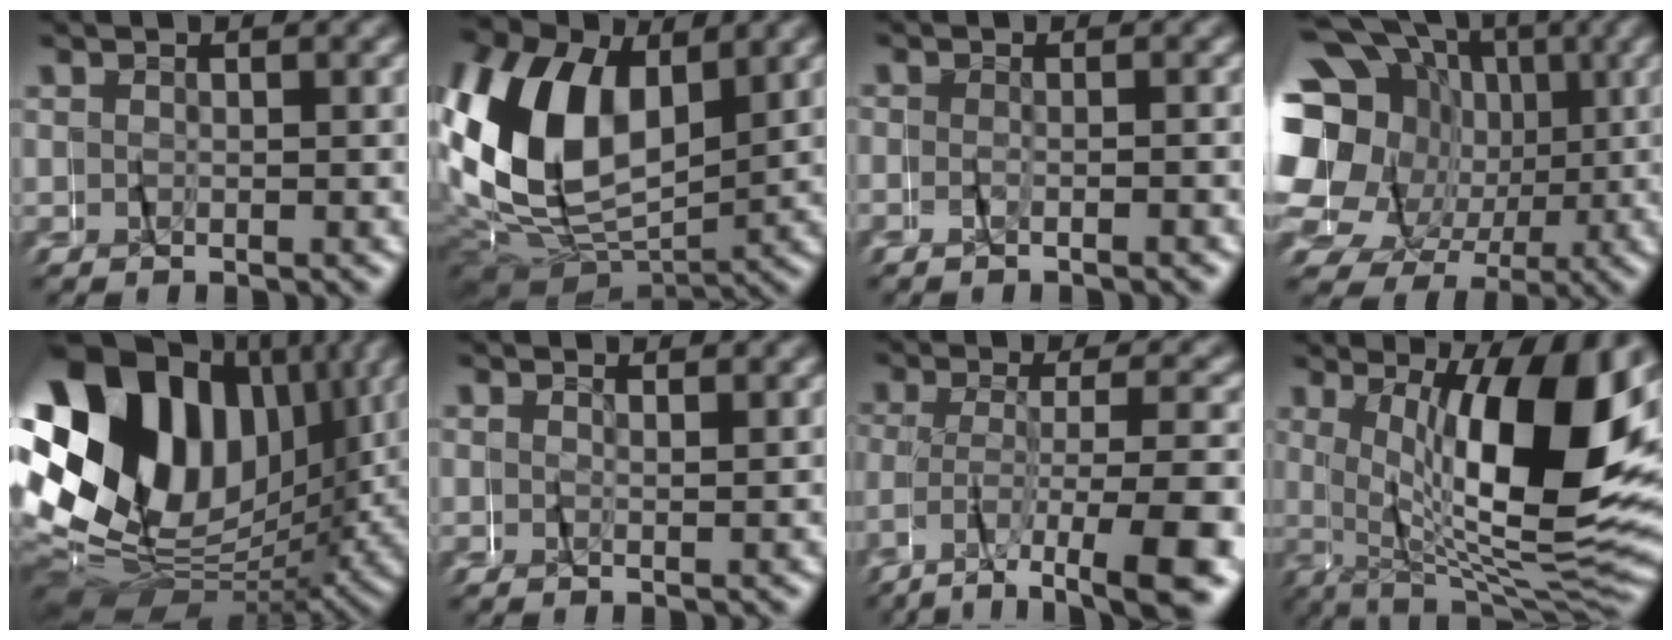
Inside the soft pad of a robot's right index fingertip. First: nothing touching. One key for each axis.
{"total": 14.2, "fx": 1.3, "fy": 10.1, "fz": 9.9, "tx": -0.209, "ty": -0.018, "tz": 0.028}
{"total": 1.3, "fx": -1.1, "fy": -0.3, "fz": 0.6, "tx": -0.012, "ty": 0.002, "tz": -0.022}
{"total": 16.3, "fx": 1.2, "fy": 13.8, "fz": 8.5, "tx": -0.181, "ty": -0.021, "tz": 0.013}
{"total": 26.2, "fx": 2.0, "fy": 19.1, "fz": 17.9, "tx": -0.295, "ty": -0.006, "tz": 0.027}
{"total": 0.9, "fx": 0.5, "fy": -0.7, "fz": -0.2, "tx": -0.001, "ty": 0.000, "tz": 0.009}
{"total": 7.8, "fx": -4.9, "fy": 1.5, "fz": 5.9, "tx": -0.094, "ty": -0.016, "tz": -0.069}
{"total": 14.1, "fx": 0.9, "fy": 5.1, "fz": 13.1, "tx": -0.199, "ty": -0.012, "tz": 0.027}